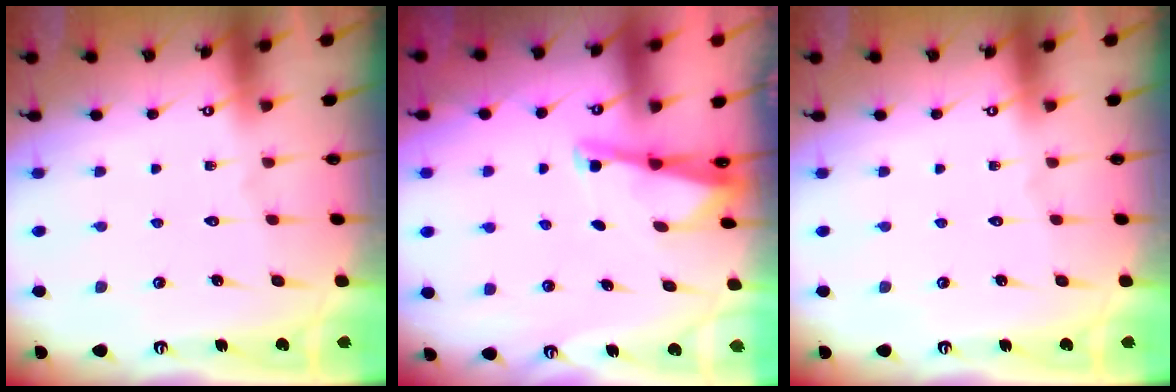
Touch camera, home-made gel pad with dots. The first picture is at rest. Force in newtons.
{"total": 3.5, "press": 3.5, "slide": 0.5}
{"total": 0.0}